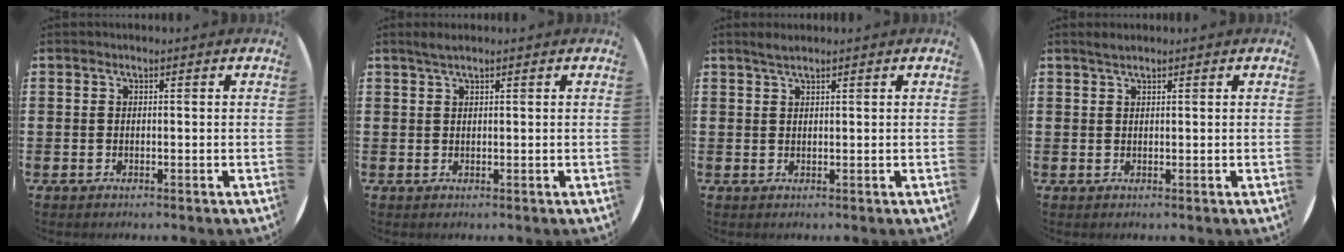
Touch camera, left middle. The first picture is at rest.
{"total": 1.3, "force": [1.1, 0.1, 0.8], "torque": [-0.015, 0.003, 0.019]}
{"total": 1.3, "force": [1.2, 0.1, 0.5], "torque": [-0.010, 0.003, 0.021]}
{"total": 1.1, "force": [1.0, 0.1, 0.4], "torque": [-0.007, 0.004, 0.017]}